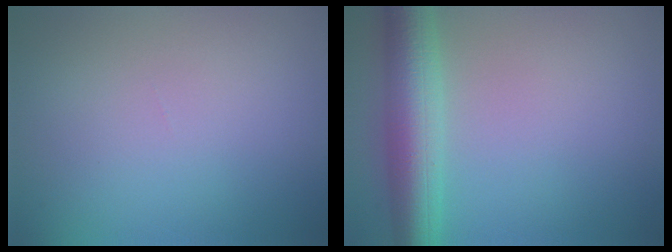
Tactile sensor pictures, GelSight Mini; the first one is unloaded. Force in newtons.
{"total": 6.6, "press": 6.6, "slide": 0.1}